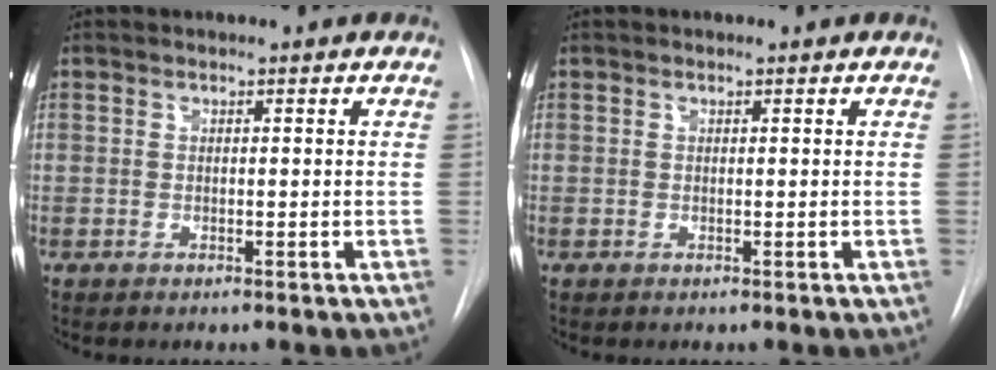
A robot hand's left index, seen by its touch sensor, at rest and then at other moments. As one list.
[{"total": 0.0}]